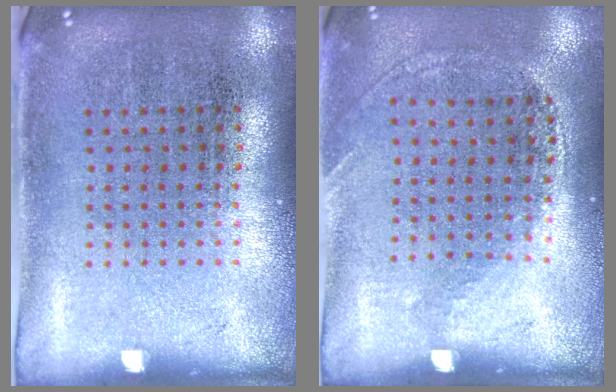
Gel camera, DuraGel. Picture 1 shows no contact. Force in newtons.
{"total": 1.2, "press": 1.0, "slide": 0.7}